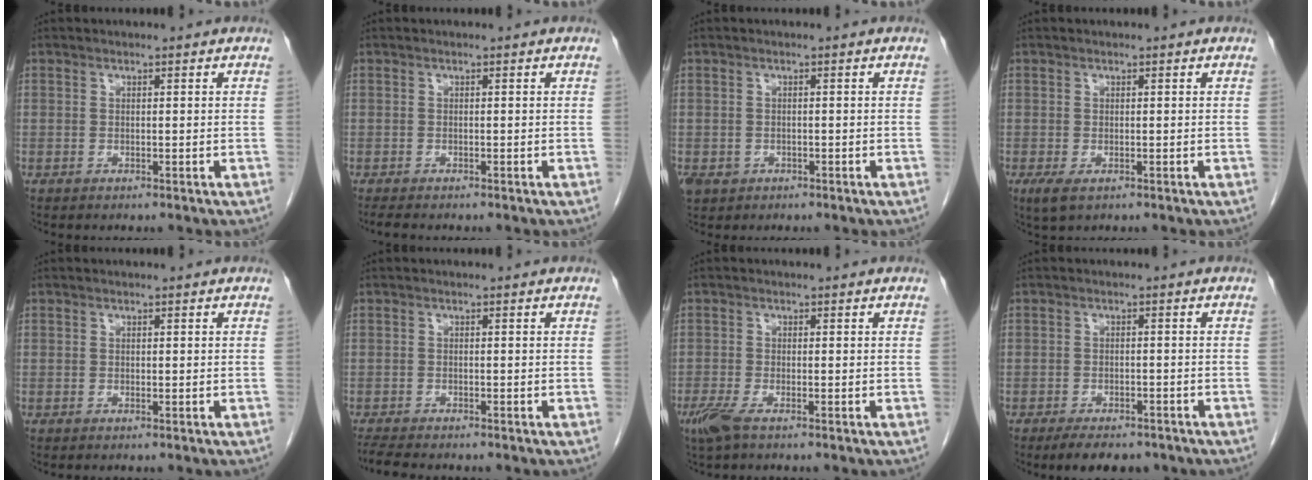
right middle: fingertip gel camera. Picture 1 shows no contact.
{"total": 2.3, "force": [-2.0, 0.4, 1.2], "torque": [-0.023, -0.008, -0.028]}
{"total": 2.9, "force": [-1.4, 2.4, 0.9], "torque": [-0.016, 0.000, -0.017]}
{"total": 2.0, "force": [-0.9, 0.8, 1.6], "torque": [-0.034, -0.007, -0.009]}
{"total": 0.0}
{"total": 3.5, "force": [-3.2, 0.3, 1.5], "torque": [-0.032, -0.014, -0.054]}
{"total": 3.1, "force": [-1.9, 0.7, 2.3], "torque": [-0.056, -0.009, -0.039]}
{"total": 6.0, "force": [-4.6, 2.4, 2.9], "torque": [-0.039, -0.004, -0.063]}